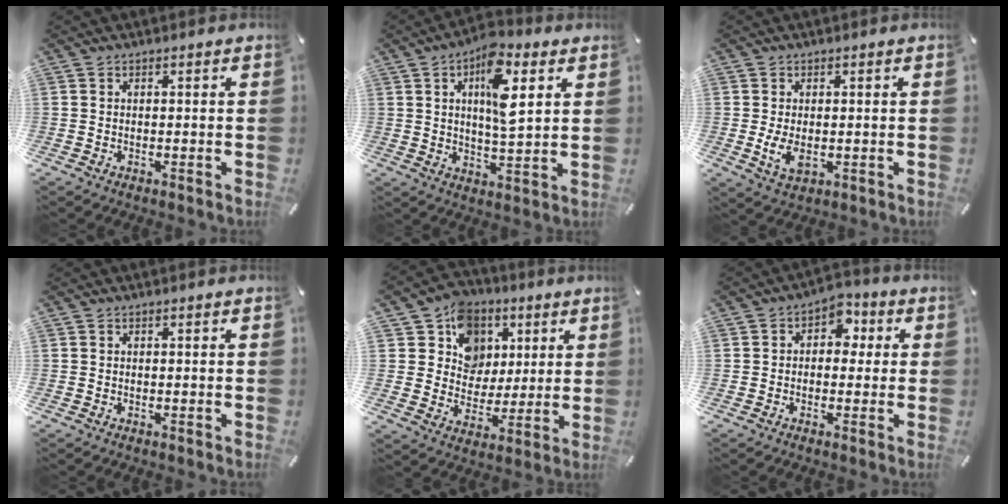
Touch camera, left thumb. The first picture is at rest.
{"total": 11.9, "force": [5.1, 5.2, 9.5], "torque": [-0.144, -0.013, 0.084]}
{"total": 5.2, "force": [-0.3, 3.2, 4.1], "torque": [-0.084, -0.011, -0.011]}
{"total": 0.0}
{"total": 12.5, "force": [4.1, 11.5, 2.8], "torque": [-0.046, -0.027, 0.081]}
{"total": 5.2, "force": [0.5, 4.2, 3.1], "torque": [-0.034, 0.002, 0.000]}